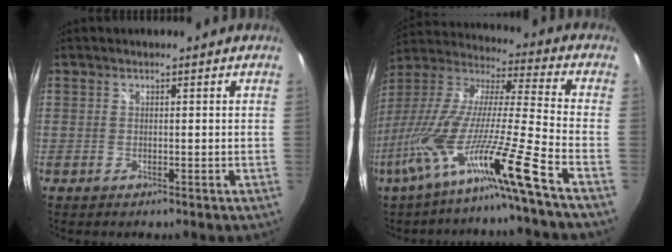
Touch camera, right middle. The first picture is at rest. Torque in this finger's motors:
{"motor_torque": [2.14, 0.00, 1.02, 0.21]}